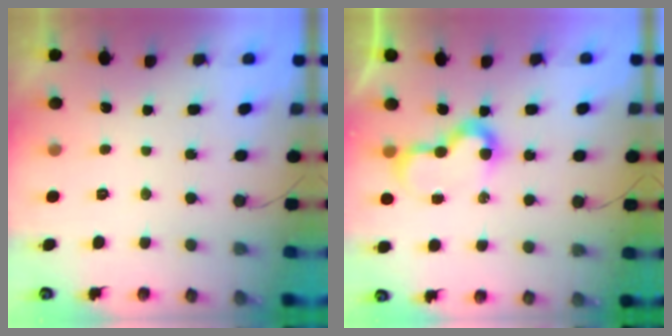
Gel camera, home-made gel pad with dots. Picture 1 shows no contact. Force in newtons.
{"total": 8.1, "press": 8.1, "slide": 0.1}